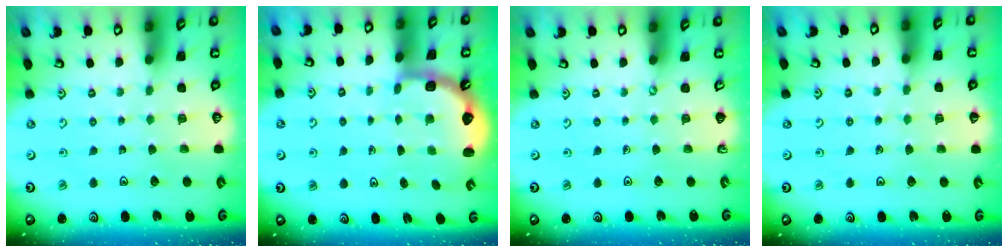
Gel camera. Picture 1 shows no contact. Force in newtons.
{"total": 2.6, "press": 2.3, "slide": 1.3}
{"total": 0.0}
{"total": 2.5, "press": 2.5, "slide": 0.5}